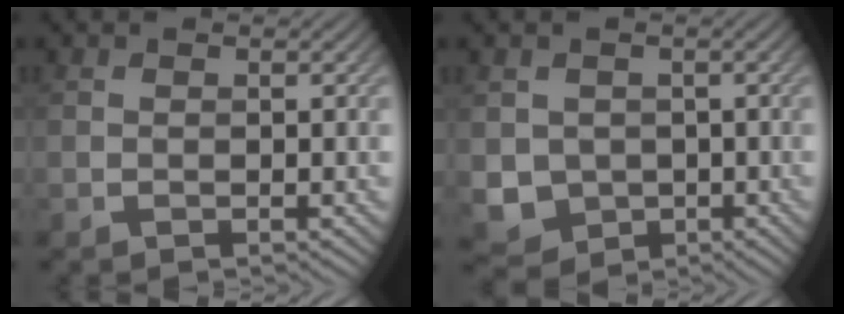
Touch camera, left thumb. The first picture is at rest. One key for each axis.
{"total": 4.4, "fx": -0.3, "fy": 4.0, "fz": 1.6, "tx": -0.055, "ty": -0.020, "tz": -0.010}